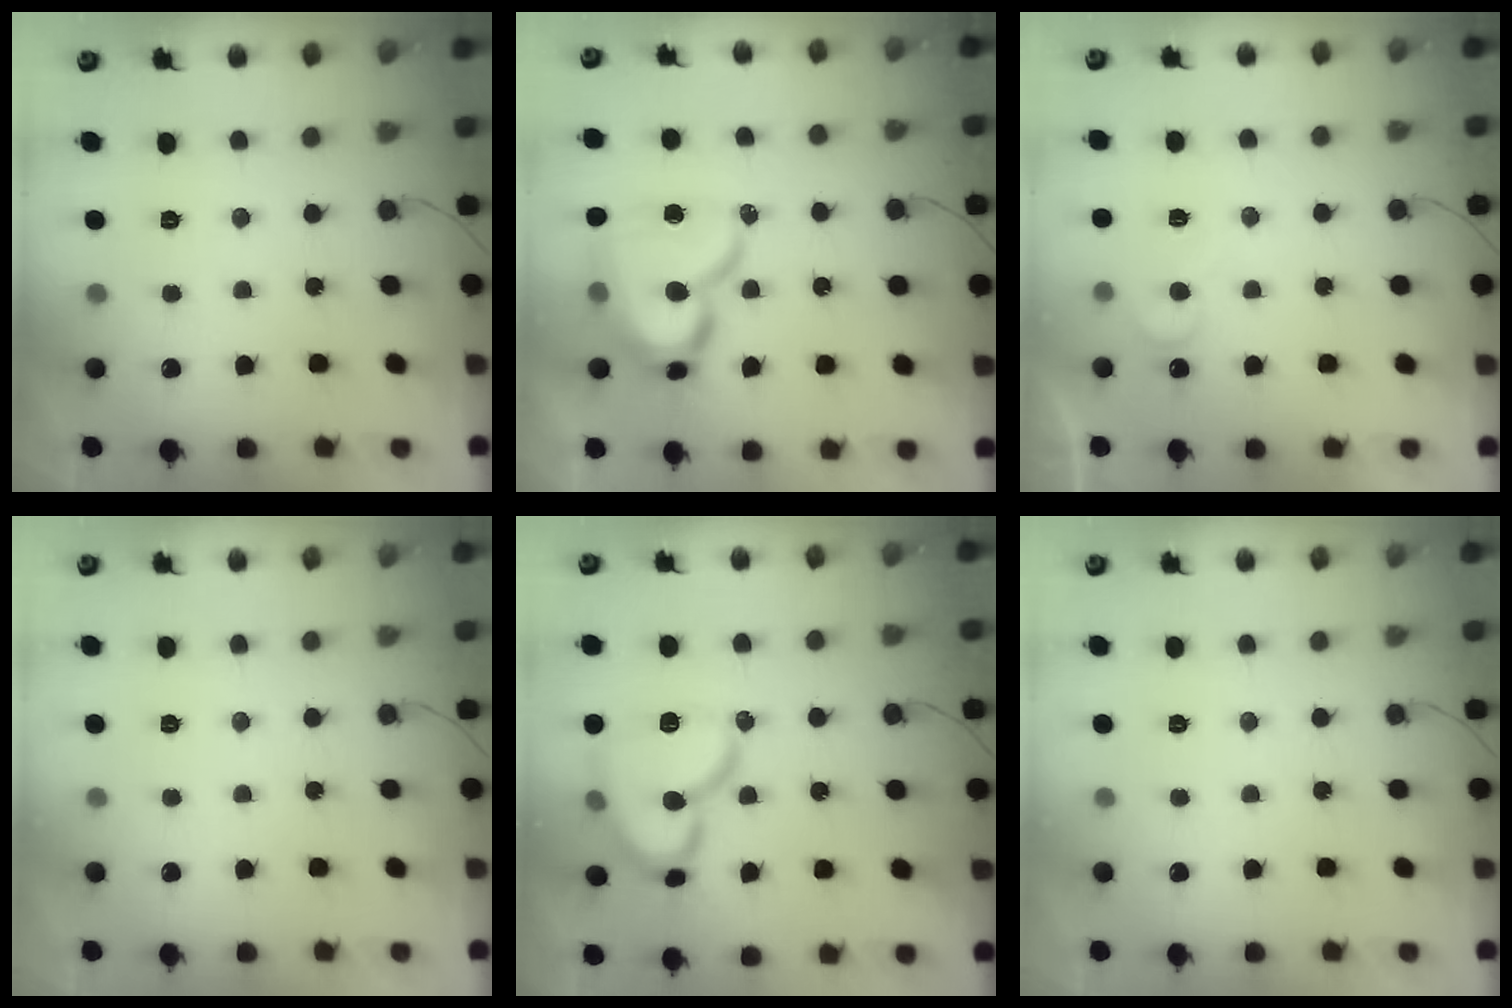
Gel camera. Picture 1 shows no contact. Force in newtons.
{"total": 17.5, "press": 17.4, "slide": 1.5}
{"total": 5.0, "press": 4.9, "slide": 0.4}
{"total": 0.0}
{"total": 16.5, "press": 16.4, "slide": 1.8}
{"total": 0.0}